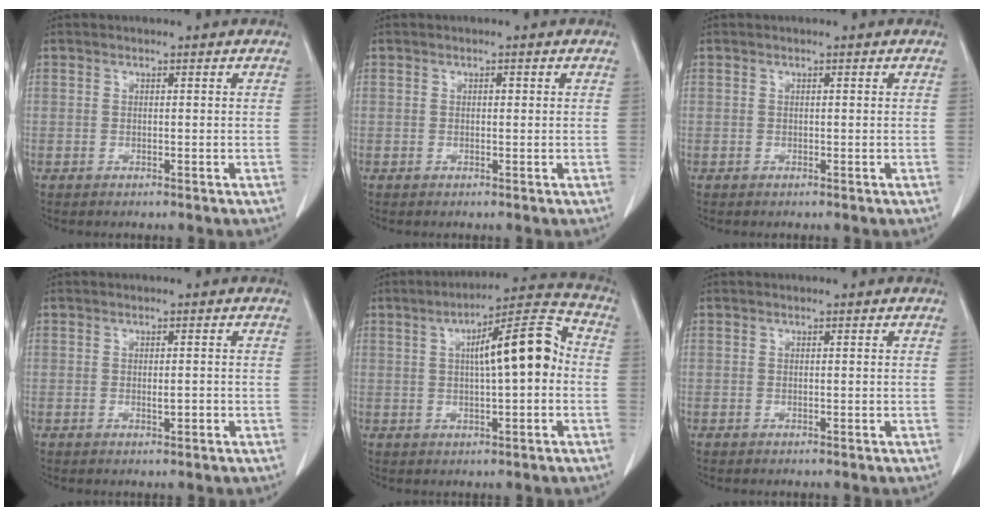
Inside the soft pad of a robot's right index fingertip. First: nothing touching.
{"total": 0.5, "force": [0.1, 0.3, 0.4], "torque": [-0.006, 0.001, 0.002]}
{"total": 0.0}
{"total": 1.3, "force": [-0.4, 0.4, 1.2], "torque": [-0.022, 0.000, -0.006]}
{"total": 11.1, "force": [0.8, 2.2, 10.9], "torque": [-0.164, 0.032, 0.010]}
{"total": 0.0}